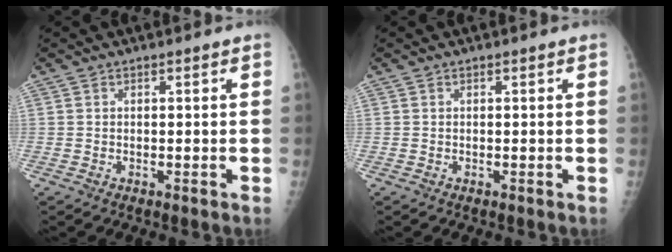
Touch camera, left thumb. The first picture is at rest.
{"total": 0.0}